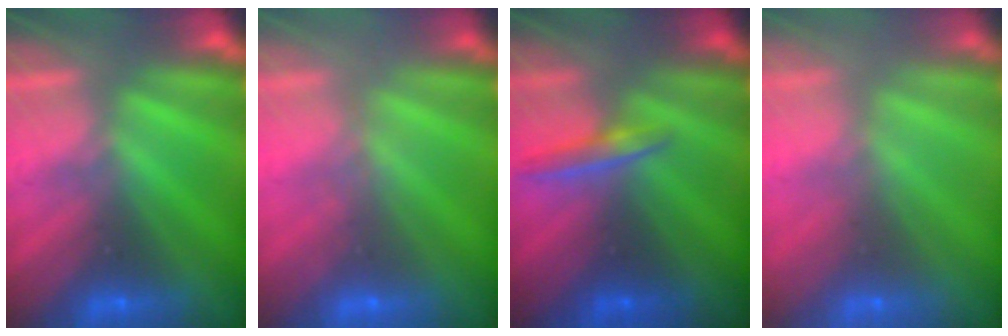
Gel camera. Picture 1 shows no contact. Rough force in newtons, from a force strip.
{"total": 1.7}
{"total": 1.7}
{"total": 5.7}